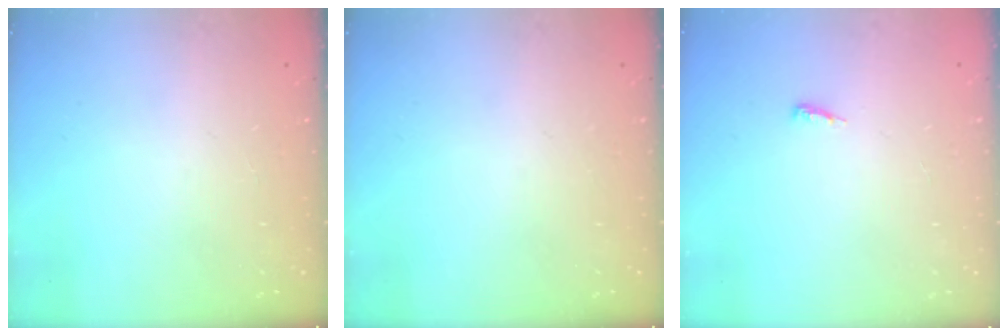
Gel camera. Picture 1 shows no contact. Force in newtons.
{"total": 0.0}
{"total": 4.6, "press": 4.5, "slide": 0.9}